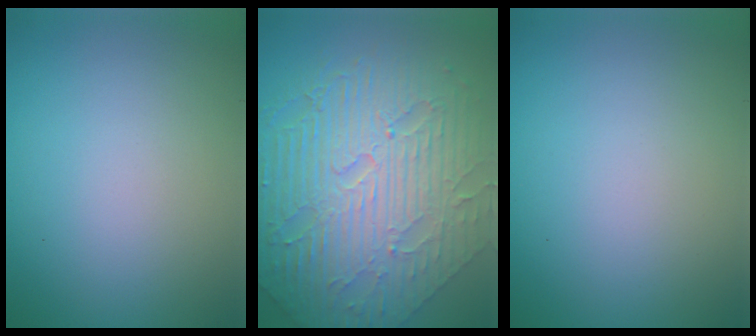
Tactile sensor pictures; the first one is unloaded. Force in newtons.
{"total": 11.2, "press": 7.3, "slide": 8.5}
{"total": 0.0}